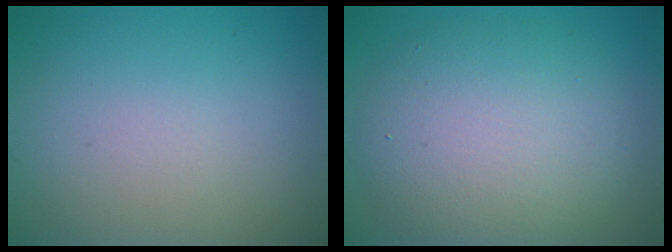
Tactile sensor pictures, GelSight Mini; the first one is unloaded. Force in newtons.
{"total": 7.2, "press": 7.2, "slide": 0.3}